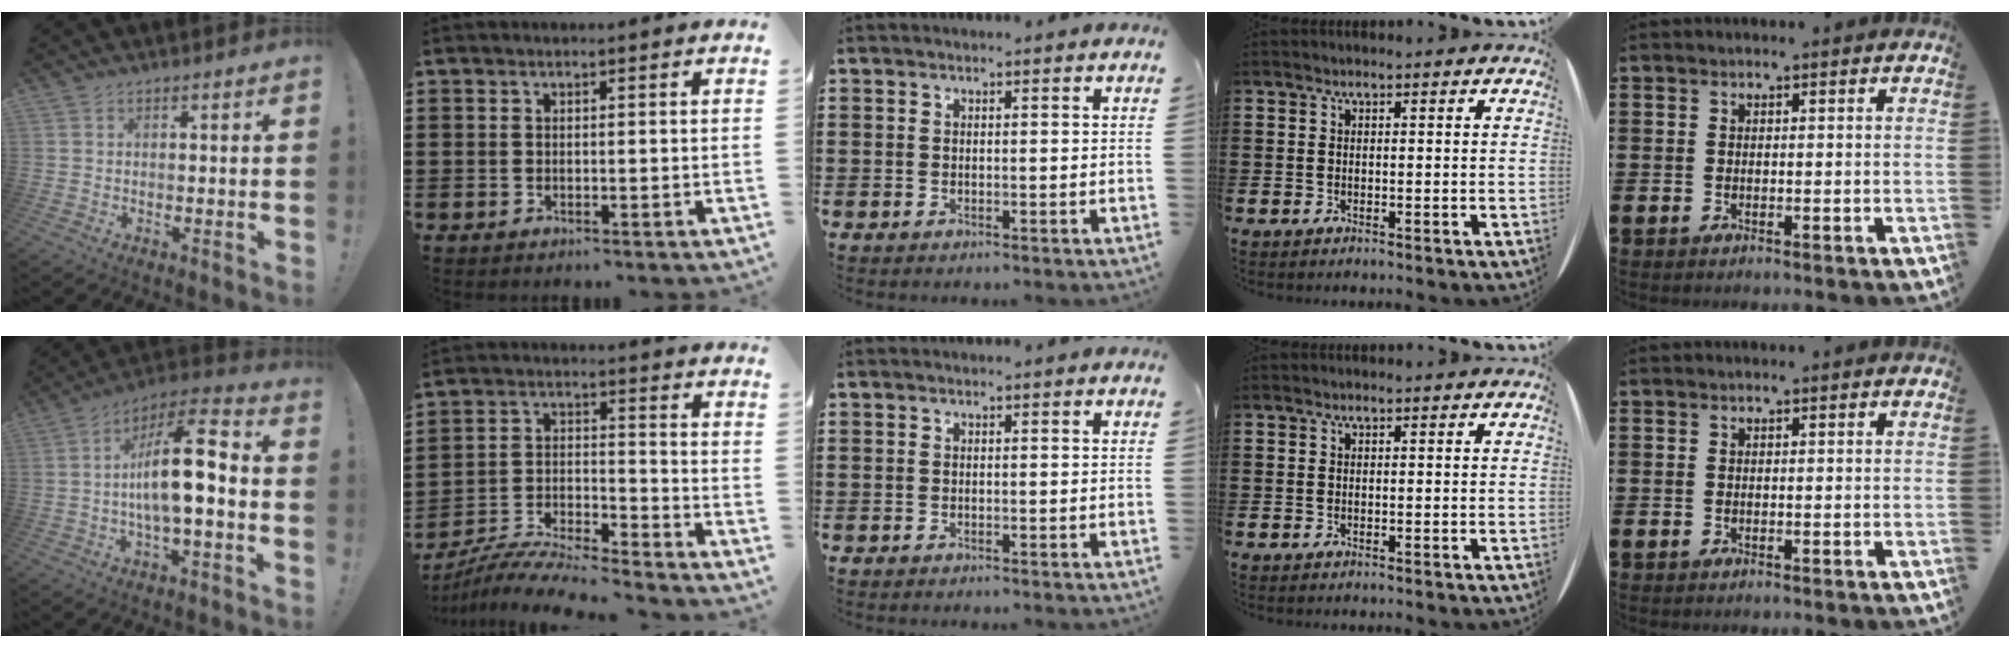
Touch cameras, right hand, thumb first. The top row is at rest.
{"thumb": {"total": 16.0, "force": [-1.3, 4.8, 15.2], "torque": [-0.234, 0.012, -0.025]}, "index": {"total": 7.2, "force": [-7.0, 0.1, 1.6], "torque": [-0.039, -0.005, -0.140]}}